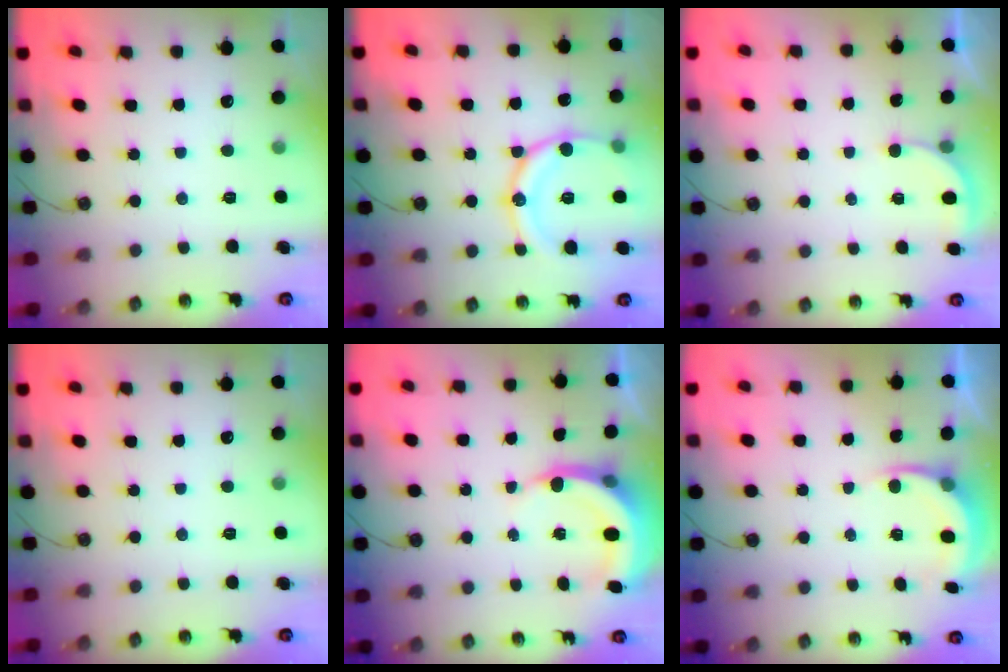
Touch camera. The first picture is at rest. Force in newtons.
{"total": 17.9, "press": 17.6, "slide": 3.3}
{"total": 2.0, "press": 2.0, "slide": 0.1}
{"total": 0.0}
{"total": 5.9, "press": 5.9, "slide": 0.4}
{"total": 5.7, "press": 5.4, "slide": 1.6}